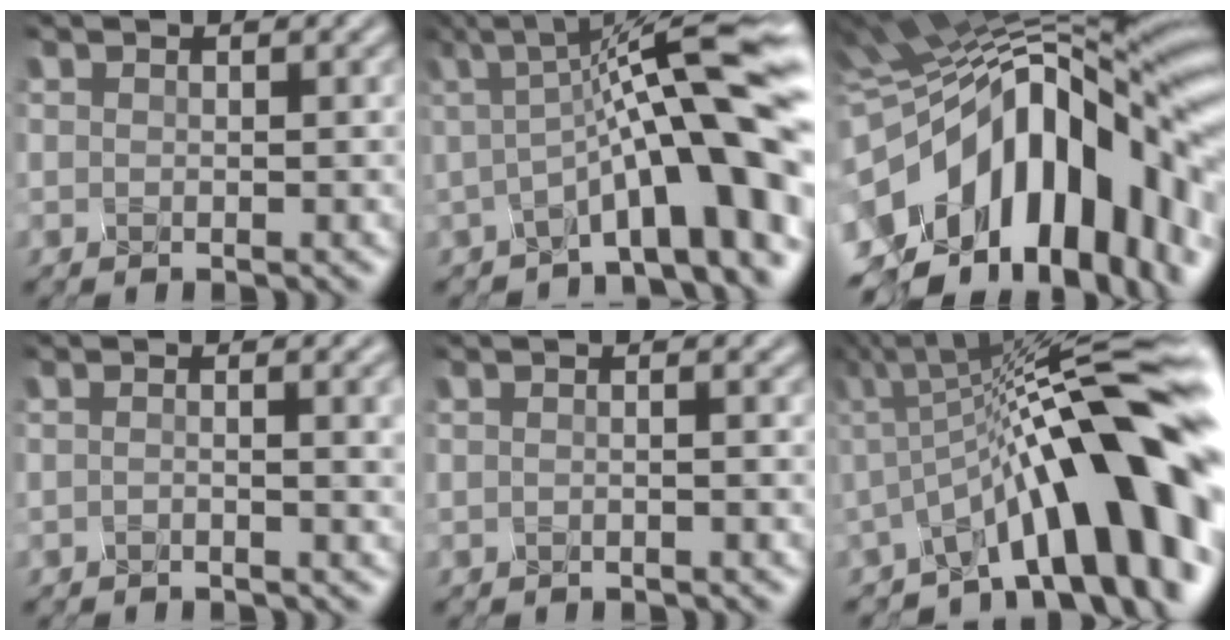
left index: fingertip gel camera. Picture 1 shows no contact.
{"total": 11.1, "force": [-0.9, 1.9, 10.9], "torque": [-0.139, 0.027, -0.026]}
{"total": 19.3, "force": [-3.1, 10.1, 16.1], "torque": [-0.264, -0.002, -0.063]}
{"total": 4.7, "force": [0.5, 2.1, 4.2], "torque": [-0.031, 0.022, -0.024]}
{"total": 2.5, "force": [0.7, 1.4, 1.9], "torque": [-0.016, 0.015, -0.014]}
{"total": 14.5, "force": [-3.2, 3.7, 13.7], "torque": [-0.165, 0.025, -0.064]}